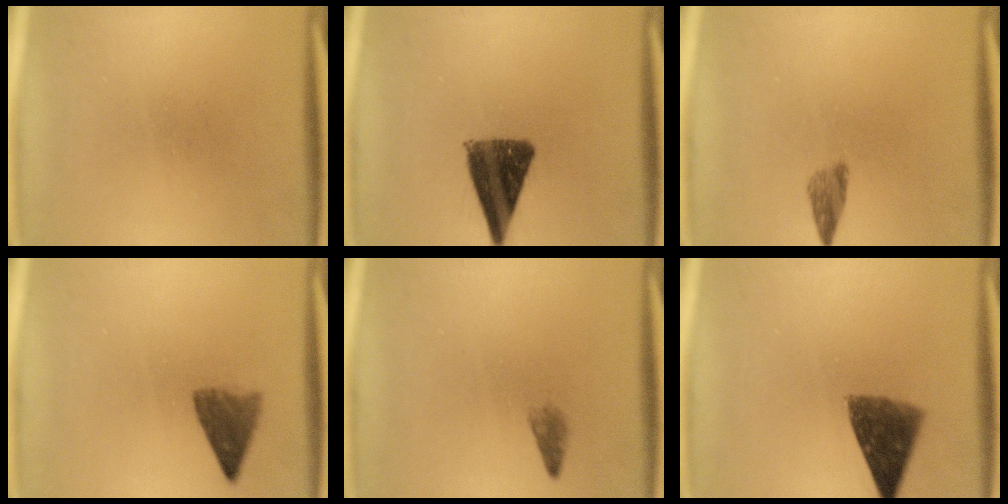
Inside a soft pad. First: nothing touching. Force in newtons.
{"total": 10.7}
{"total": 2.1}
{"total": 4.2}
{"total": 1.2}
{"total": 8.0}